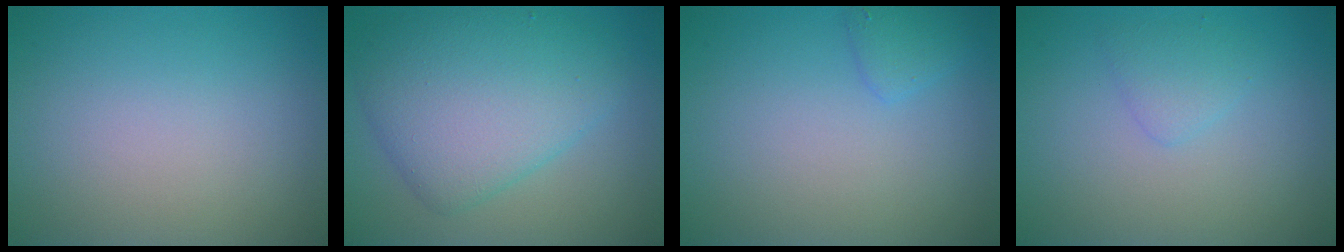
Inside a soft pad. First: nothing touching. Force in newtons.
{"total": 7.3, "press": 7.3, "slide": 0.1}
{"total": 1.3, "press": 1.3, "slide": 0.1}
{"total": 1.4, "press": 1.4, "slide": 0.0}